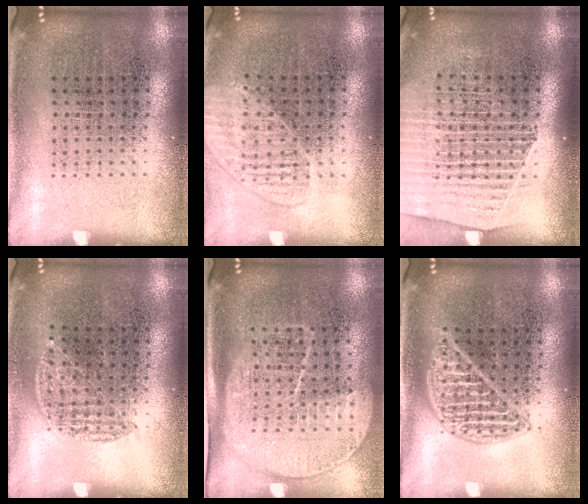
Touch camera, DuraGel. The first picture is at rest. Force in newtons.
{"total": 1.5, "press": 1.4, "slide": 0.4}
{"total": 1.7, "press": 1.6, "slide": 0.5}
{"total": 0.7, "press": 0.6, "slide": 0.4}
{"total": 1.8, "press": 1.4, "slide": 1.0}
{"total": 1.3, "press": 1.3, "slide": 0.1}